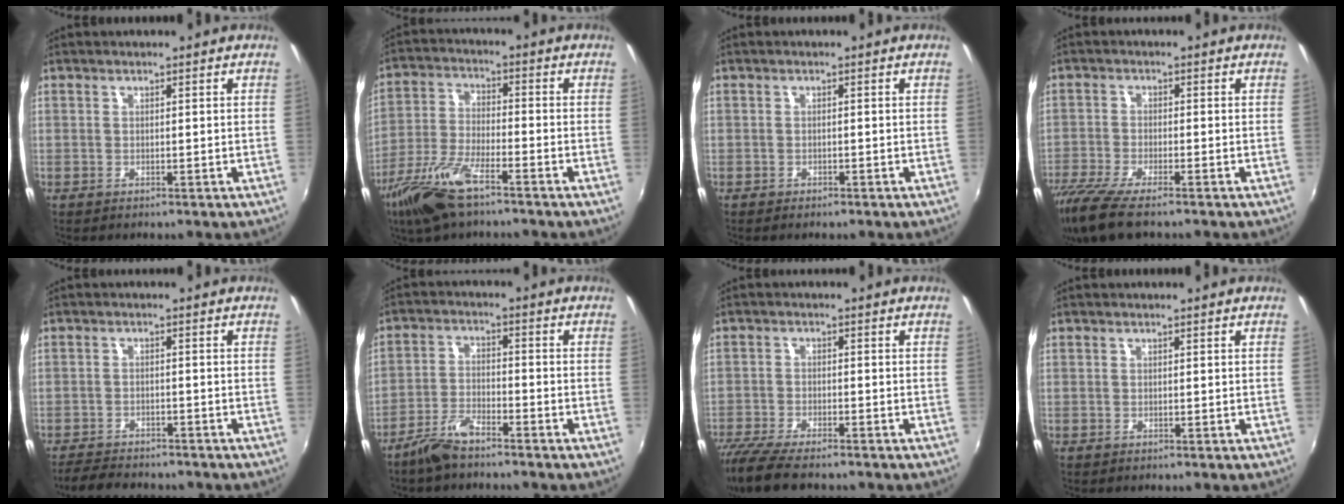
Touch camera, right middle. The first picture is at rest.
{"total": 11.8, "force": [-7.9, 3.1, 8.1], "torque": [-0.177, -0.018, -0.156]}
{"total": 1.3, "force": [-1.1, 0.4, 0.5], "torque": [-0.012, -0.005, -0.017]}
{"total": 10.7, "force": [-8.4, 1.8, 6.5], "torque": [-0.152, -0.045, -0.152]}
{"total": 7.9, "force": [-7.2, 2.1, 2.7], "torque": [-0.076, -0.013, -0.112]}
{"total": 6.2, "force": [-5.1, 1.4, 3.2], "torque": [-0.076, 0.002, -0.099]}
{"total": 10.8, "force": [-9.2, 1.9, 5.5], "torque": [-0.135, -0.042, -0.163]}
{"total": 0.0}